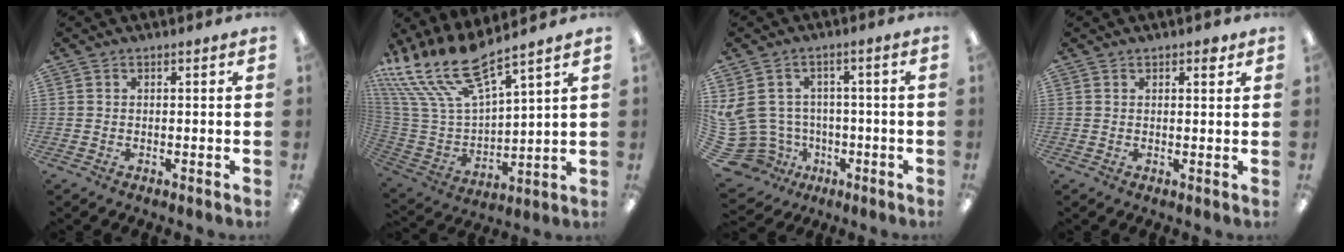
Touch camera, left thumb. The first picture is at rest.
{"total": 18.0, "force": [14.1, 4.8, 10.2], "torque": [-0.262, -0.101, 0.250]}
{"total": 10.4, "force": [-0.3, 9.6, 4.1], "torque": [-0.145, -0.009, 0.005]}
{"total": 1.9, "force": [1.3, 0.9, 1.0], "torque": [-0.006, -0.004, 0.020]}